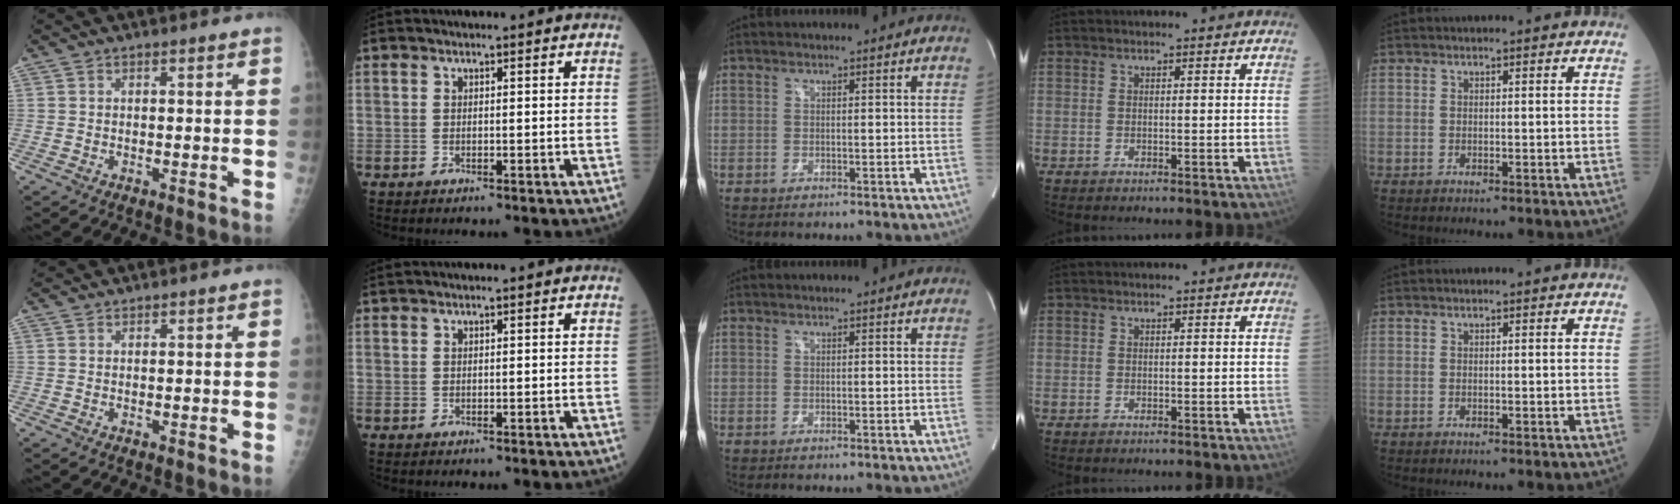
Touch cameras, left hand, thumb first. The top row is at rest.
{"thumb": {"total": 0.7, "force": [0.6, 0.2, -0.1], "torque": [0.002, 0.005, 0.013]}, "index": {"total": 0.6, "force": [0.5, -0.1, 0.2], "torque": [-0.007, 0.012, 0.016]}}